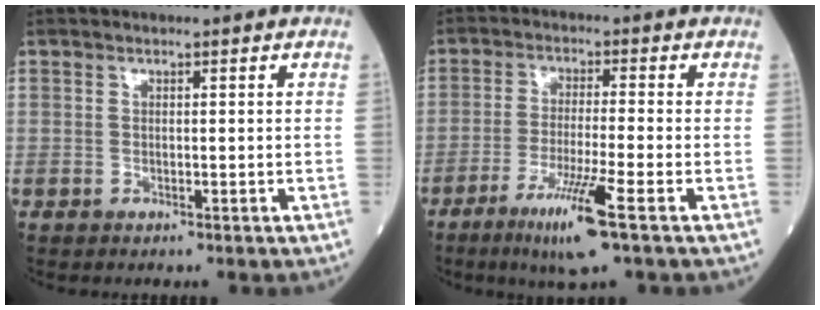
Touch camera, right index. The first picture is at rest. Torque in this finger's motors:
{"motor_torque": [1.07, -0.57, 0.55, 0.18]}